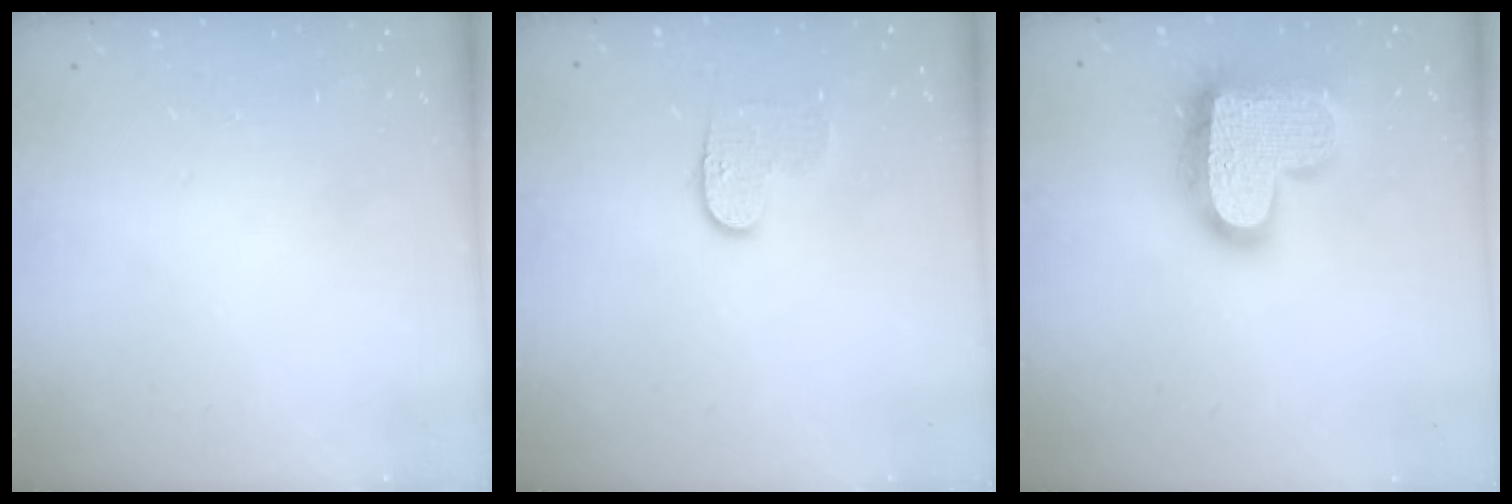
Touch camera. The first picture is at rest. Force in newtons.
{"total": 6.8, "press": 6.8, "slide": 0.1}
{"total": 20.8, "press": 20.7, "slide": 1.5}